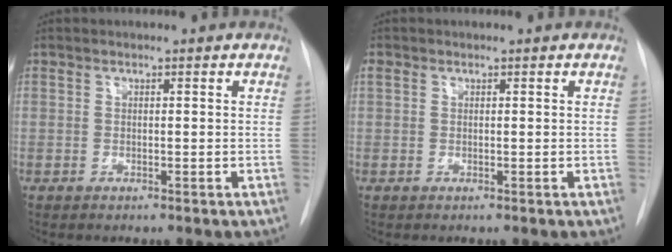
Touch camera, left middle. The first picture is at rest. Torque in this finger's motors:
{"motor_torque": [0.30, -0.34, 0.04, 0.02]}